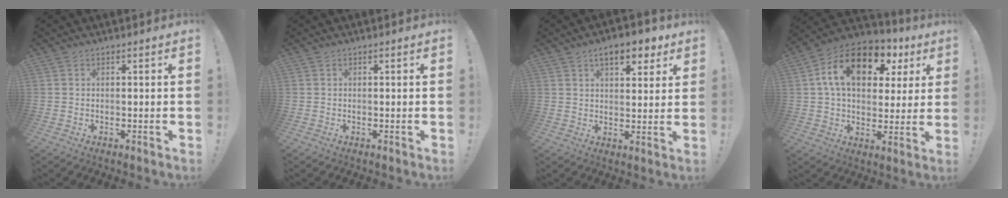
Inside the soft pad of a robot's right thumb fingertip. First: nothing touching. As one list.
[{"total": 0.0}, {"total": 9.1, "force": [5.4, 4.1, 6.2], "torque": [-0.081, -0.019, 0.091]}, {"total": 18.4, "force": [7.1, 11.3, 12.8], "torque": [-0.212, -0.012, 0.123]}]